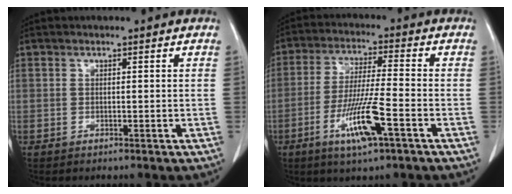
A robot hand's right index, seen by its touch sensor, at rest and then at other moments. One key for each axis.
{"total": 10.1, "fx": -4.4, "fy": 0.3, "fz": 9.1, "tx": -0.177, "ty": -0.015, "tz": -0.081}